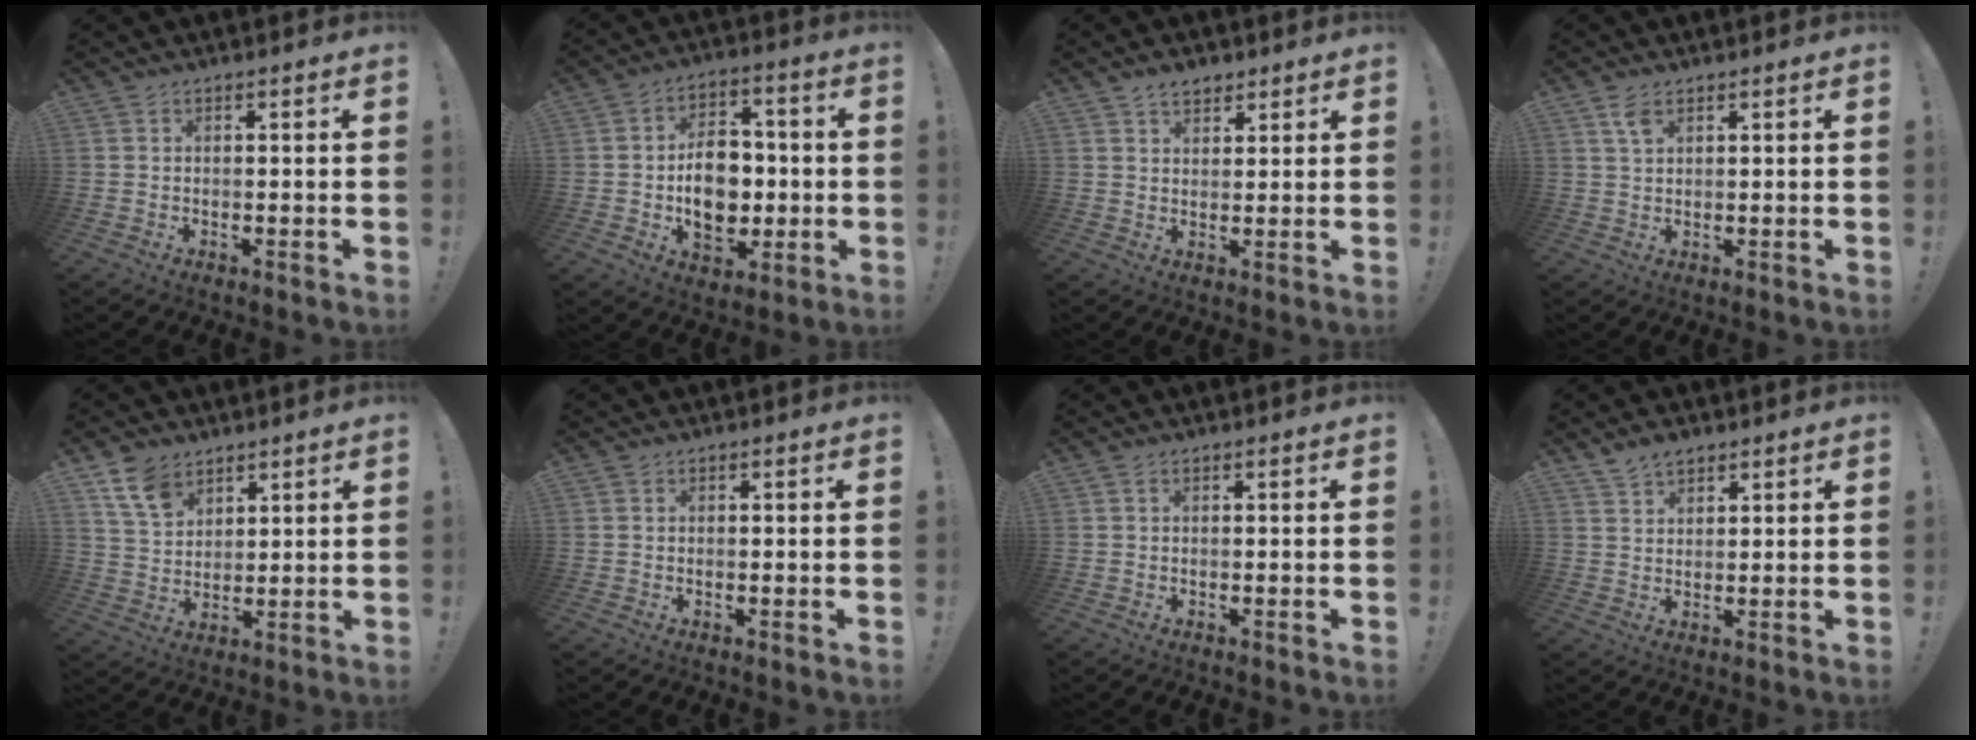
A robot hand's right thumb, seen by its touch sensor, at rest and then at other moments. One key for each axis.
{"total": 14.1, "fx": -1.2, "fy": 10.3, "fz": 9.6, "tx": -0.142, "ty": 0.007, "tz": -0.017}
{"total": 4.3, "fx": 3.1, "fy": 2.6, "fz": 1.6, "tx": -0.024, "ty": -0.012, "tz": 0.056}
{"total": 3.7, "fx": 2.0, "fy": 1.8, "fz": 2.6, "tx": -0.056, "ty": 0.000, "tz": 0.037}
{"total": 9.7, "fx": 6.1, "fy": 6.2, "fz": 4.1, "tx": -0.078, "ty": -0.026, "tz": 0.122}
{"total": 0.0}
{"total": 0.0}
{"total": 4.2, "fx": 3.3, "fy": 2.2, "fz": 1.5, "tx": -0.029, "ty": -0.017, "tz": 0.063}